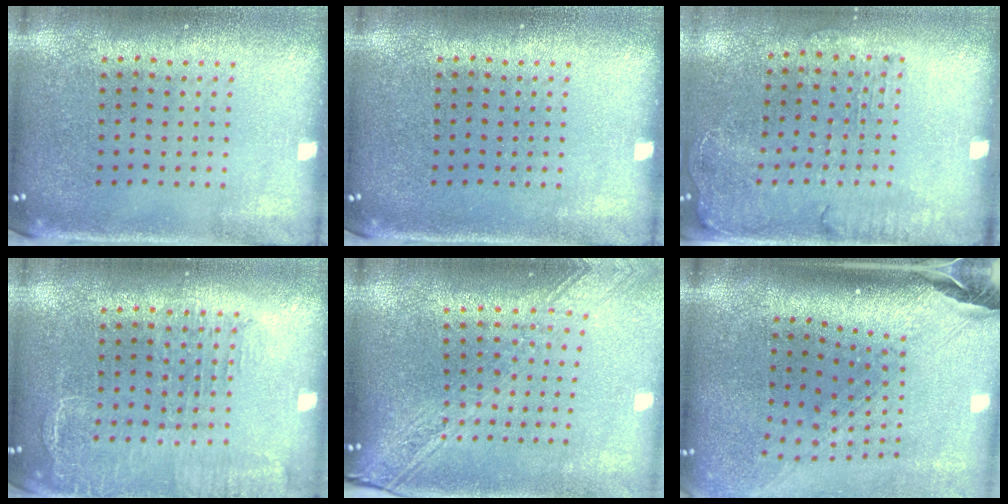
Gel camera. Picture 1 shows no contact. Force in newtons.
{"total": 0.0}
{"total": 1.6, "press": 1.4, "slide": 0.8}
{"total": 1.6, "press": 1.5, "slide": 0.7}
{"total": 2.4, "press": 2.0, "slide": 1.4}
{"total": 2.7, "press": 2.0, "slide": 1.8}